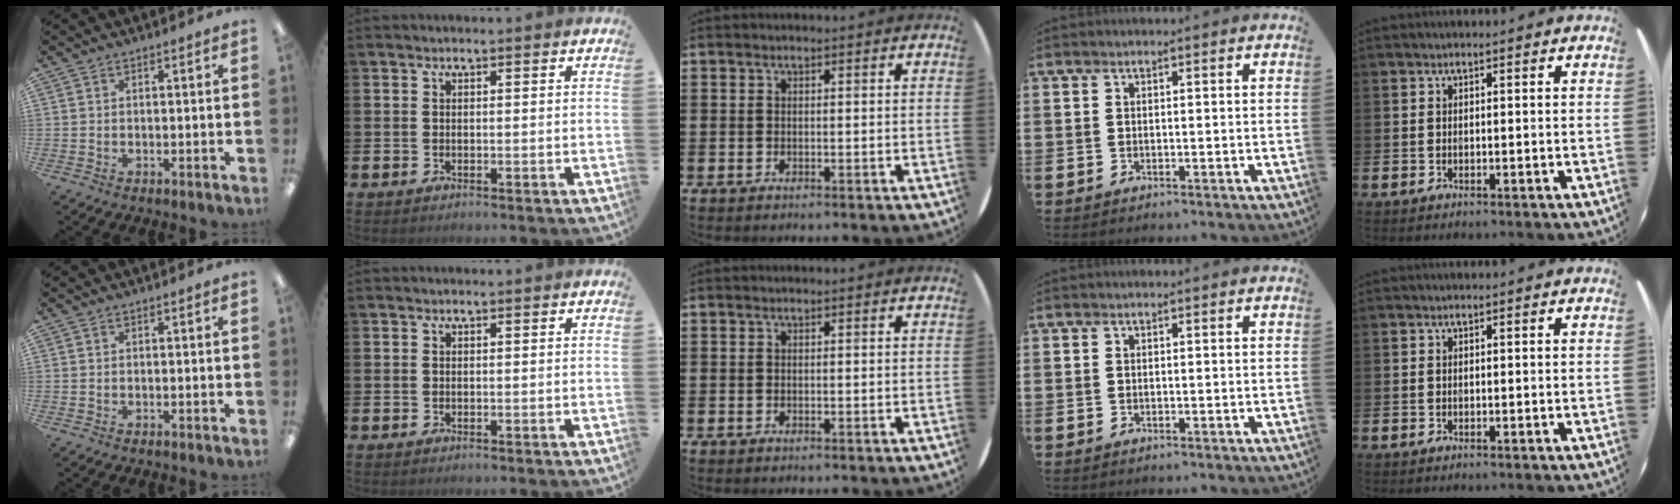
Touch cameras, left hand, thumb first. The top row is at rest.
{}